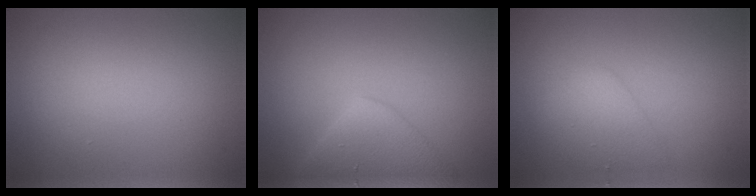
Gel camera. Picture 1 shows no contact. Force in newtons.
{"total": 4.2, "press": 4.2, "slide": 0.3}
{"total": 2.6, "press": 2.6, "slide": 0.1}